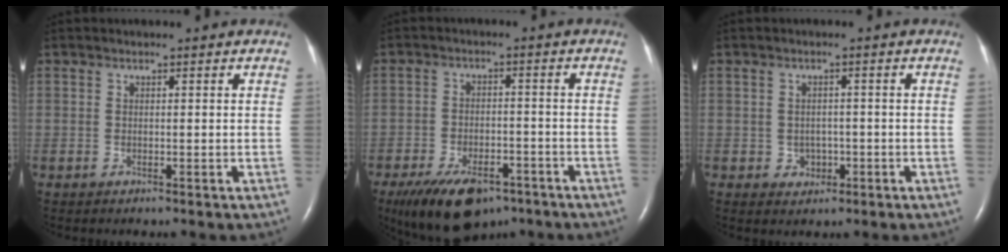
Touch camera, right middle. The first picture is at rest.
{"total": 11.8, "force": [-8.1, 5.5, 6.7], "torque": [-0.120, -0.008, -0.127]}
{"total": 2.4, "force": [-0.8, 2.1, 0.9], "torque": [-0.007, 0.006, -0.005]}